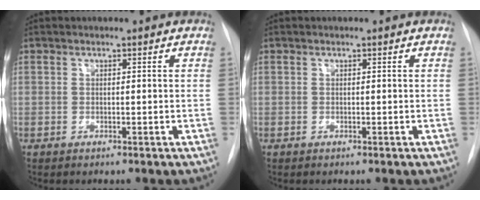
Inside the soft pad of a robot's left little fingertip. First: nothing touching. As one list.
[{"total": 0.0}]